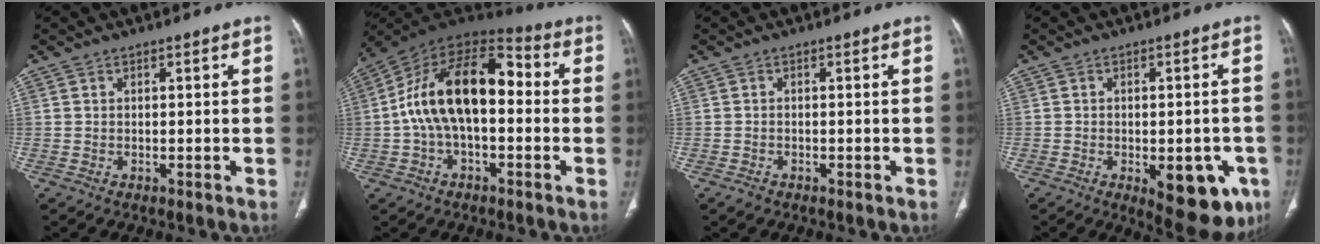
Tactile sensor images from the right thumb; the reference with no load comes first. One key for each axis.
{"total": 18.3, "fx": -0.2, "fy": 9.9, "fz": 15.4, "tx": -0.257, "ty": 0.050, "tz": -0.012}
{"total": 1.1, "fx": -0.8, "fy": 0.7, "fz": 0.3, "tx": -0.009, "ty": 0.000, "tz": -0.015}
{"total": 12.5, "fx": -4.8, "fy": 5.8, "fz": 10.0, "tx": -0.095, "ty": 0.005, "tz": -0.046}